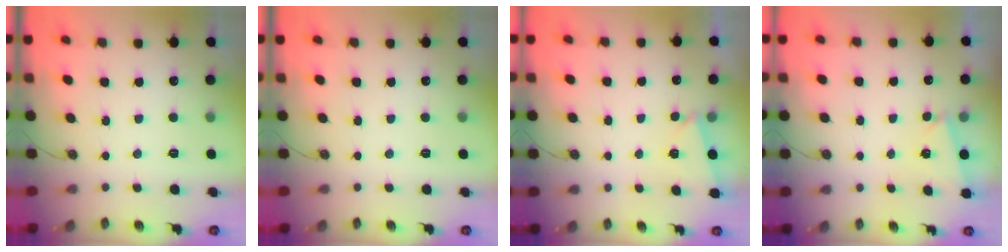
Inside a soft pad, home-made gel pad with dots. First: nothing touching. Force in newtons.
{"total": 0.0}
{"total": 2.2, "press": 1.8, "slide": 1.3}
{"total": 2.6, "press": 1.3, "slide": 2.3}